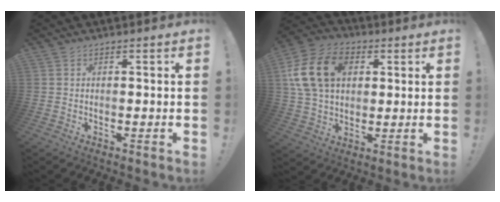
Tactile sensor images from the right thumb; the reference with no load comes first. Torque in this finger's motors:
{"motor_torque": [1.16, 2.53, 0.45, -0.21, 0.41]}